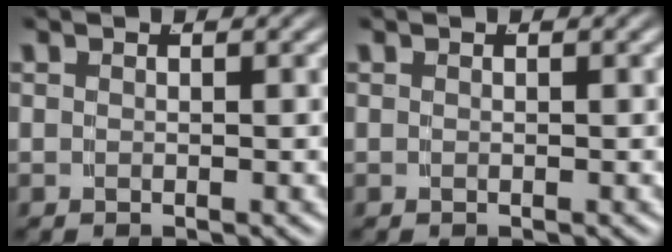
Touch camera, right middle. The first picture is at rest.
{"total": 0.0}